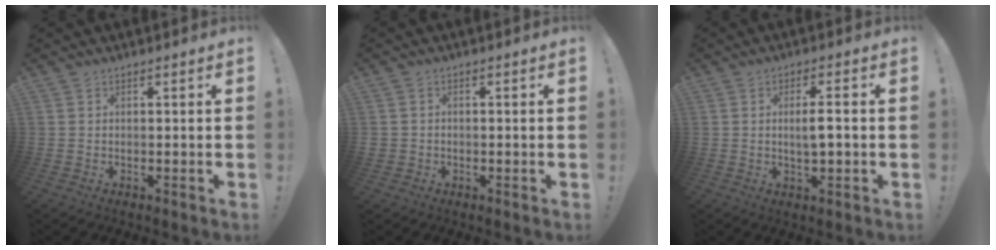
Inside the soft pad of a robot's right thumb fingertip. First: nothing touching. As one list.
[{"total": 2.0, "force": [-0.7, 1.7, 0.7], "torque": [-0.017, 0.006, -0.013]}, {"total": 4.7, "force": [-0.2, 1.2, 4.6], "torque": [-0.071, -0.001, -0.008]}]